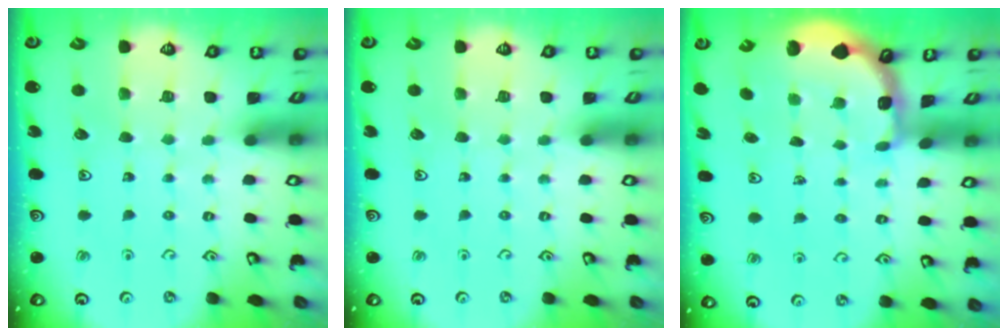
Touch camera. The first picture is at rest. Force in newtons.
{"total": 0.0}
{"total": 1.8, "press": 1.8, "slide": 0.2}